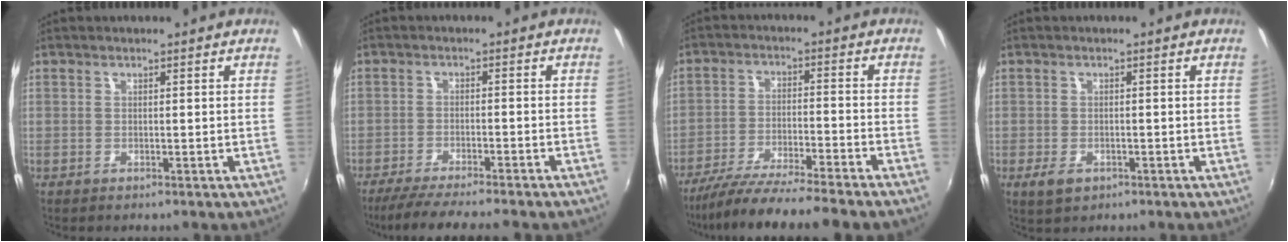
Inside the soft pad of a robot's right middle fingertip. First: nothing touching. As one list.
[{"total": 9.3, "force": [-8.1, -1.0, 4.5], "torque": [-0.100, -0.020, -0.128]}, {"total": 13.6, "force": [-11.9, -2.3, 6.1], "torque": [-0.130, -0.033, -0.201]}, {"total": 3.1, "force": [-1.5, 1.8, 2.0], "torque": [-0.043, -0.008, -0.025]}]